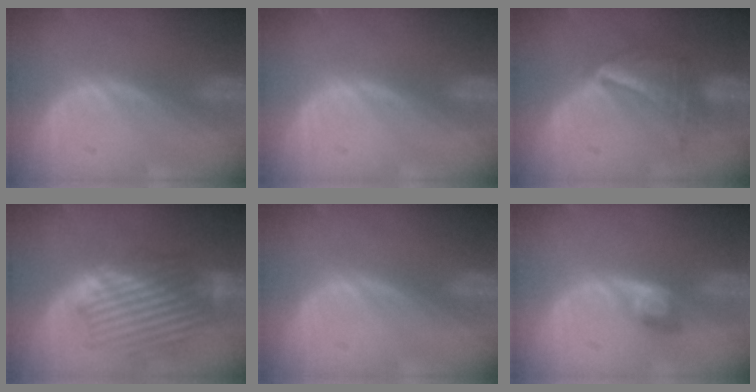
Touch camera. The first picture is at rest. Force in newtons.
{"total": 0.0}
{"total": 7.5, "press": 6.6, "slide": 3.6}
{"total": 8.8, "press": 8.5, "slide": 2.3}
{"total": 0.0}
{"total": 2.6, "press": 2.6, "slide": 0.1}